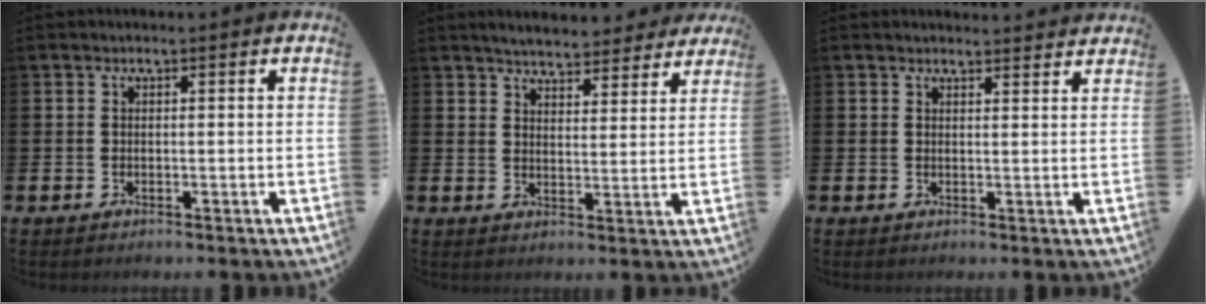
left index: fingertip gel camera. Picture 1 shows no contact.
{"total": 5.1, "force": [5.0, 1.0, 0.7], "torque": [-0.024, -0.030, 0.087]}
{"total": 1.9, "force": [1.9, 0.2, -0.1], "torque": [0.007, -0.013, 0.034]}